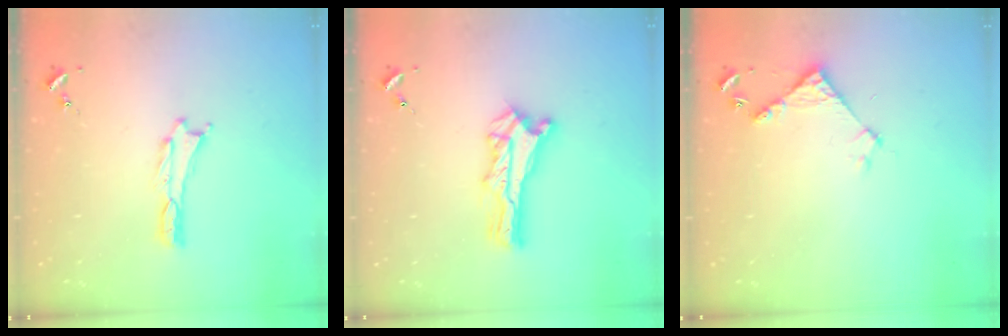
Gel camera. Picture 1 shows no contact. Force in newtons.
{"total": 3.2, "press": 3.2, "slide": 0.3}
{"total": 4.0, "press": 4.0, "slide": 0.3}